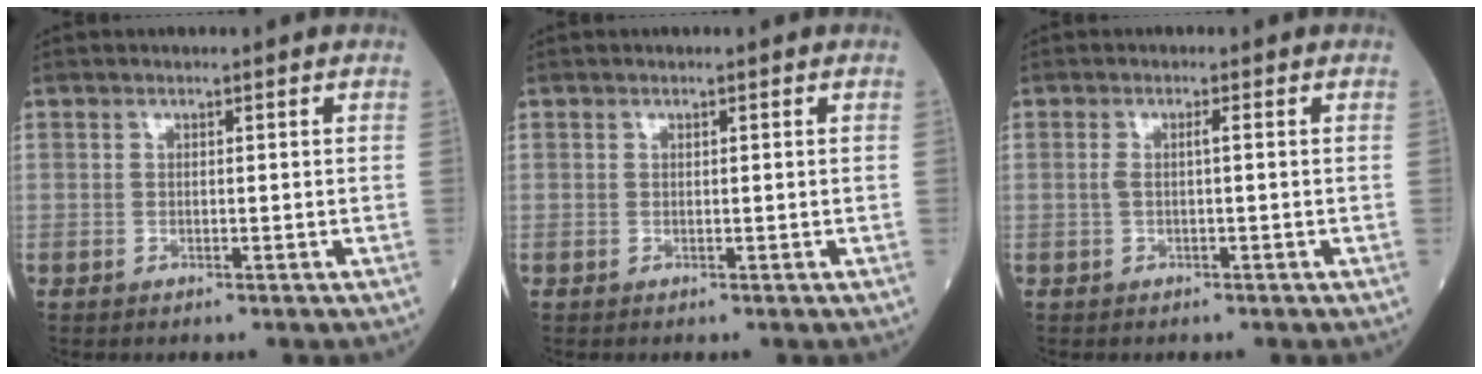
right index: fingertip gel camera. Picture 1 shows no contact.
{"total": 0.0}
{"total": 1.5, "force": [-0.1, 0.0, 1.4], "torque": [-0.030, 0.003, -0.001]}